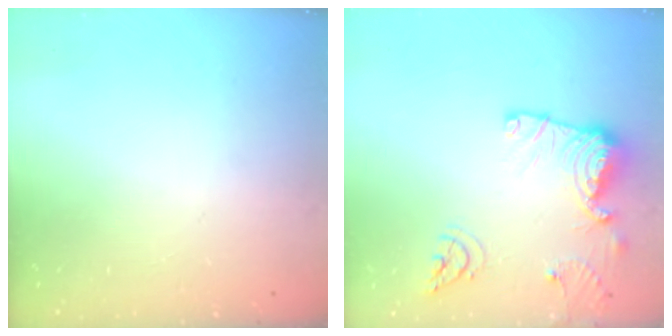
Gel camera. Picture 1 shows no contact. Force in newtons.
{"total": 14.1, "press": 14.0, "slide": 1.1}